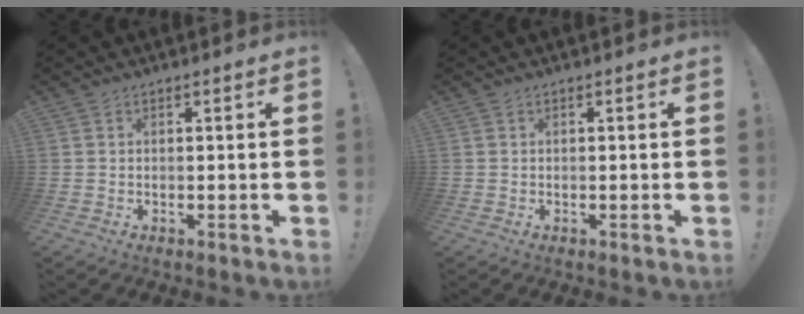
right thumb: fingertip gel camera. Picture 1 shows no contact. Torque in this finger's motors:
{"motor_torque": [-0.01, 0.37, 0.38, 0.15, 0.17]}